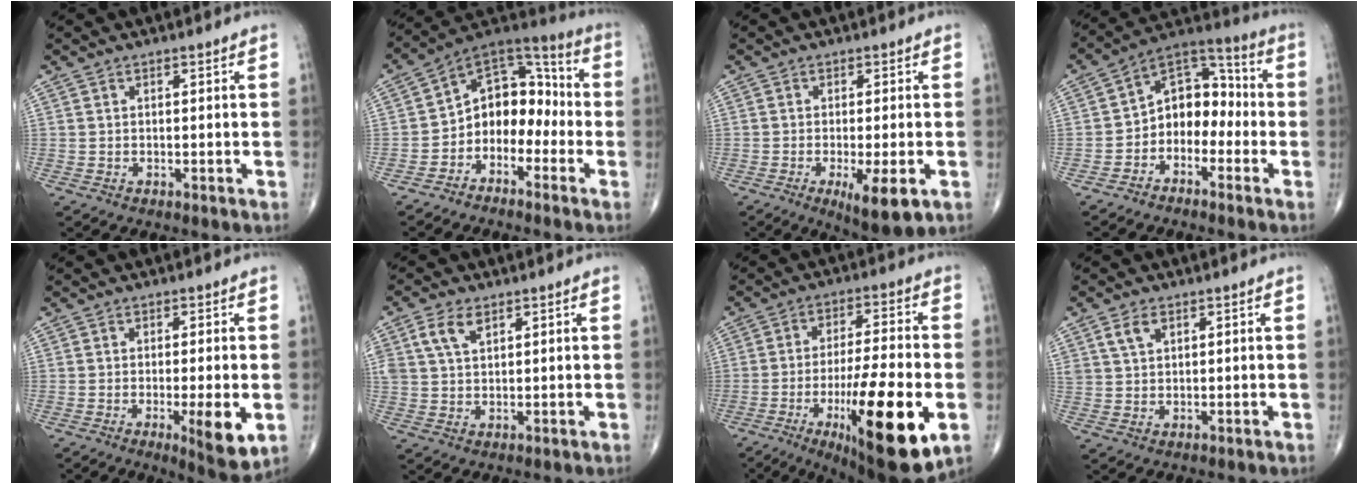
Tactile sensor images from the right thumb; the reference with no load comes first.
{"total": 11.8, "force": [-3.2, 8.7, 7.3], "torque": [-0.063, 0.074, -0.073]}
{"total": 8.0, "force": [-2.9, 2.0, 7.2], "torque": [-0.107, -0.018, -0.041]}
{"total": 10.5, "force": [-2.7, 7.7, 6.7], "torque": [-0.065, 0.058, -0.065]}
{"total": 7.8, "force": [-1.9, 1.5, 7.4], "torque": [-0.104, -0.020, -0.028]}
{"total": 5.3, "force": [2.5, 3.0, 3.5], "torque": [-0.067, -0.001, 0.053]}
{"total": 22.3, "force": [-7.3, 5.3, 20.4], "torque": [-0.309, -0.002, -0.104]}
{"total": 3.6, "force": [1.8, 2.2, 2.2], "torque": [-0.038, -0.003, 0.040]}